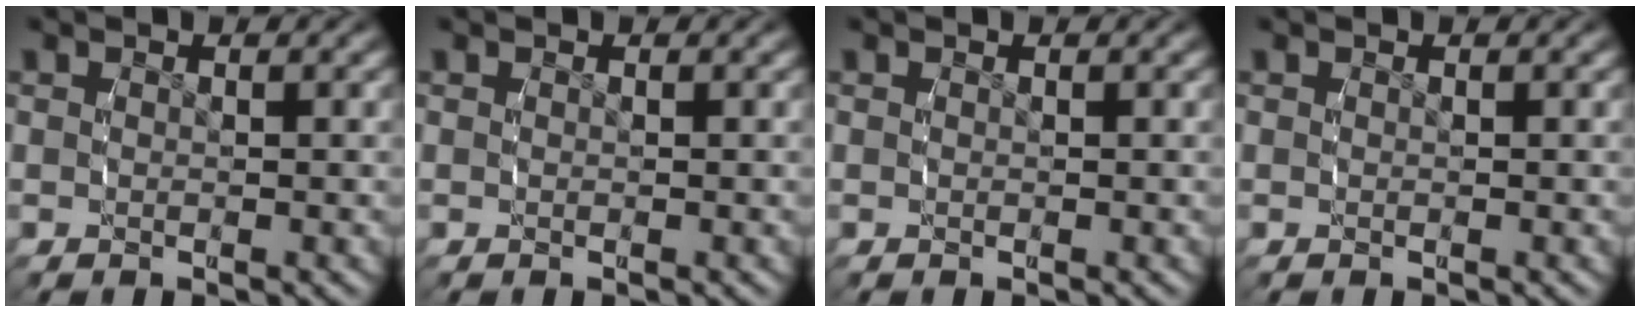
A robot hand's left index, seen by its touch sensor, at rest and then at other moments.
{"total": 0.0}
{"total": 0.0}
{"total": 0.0}